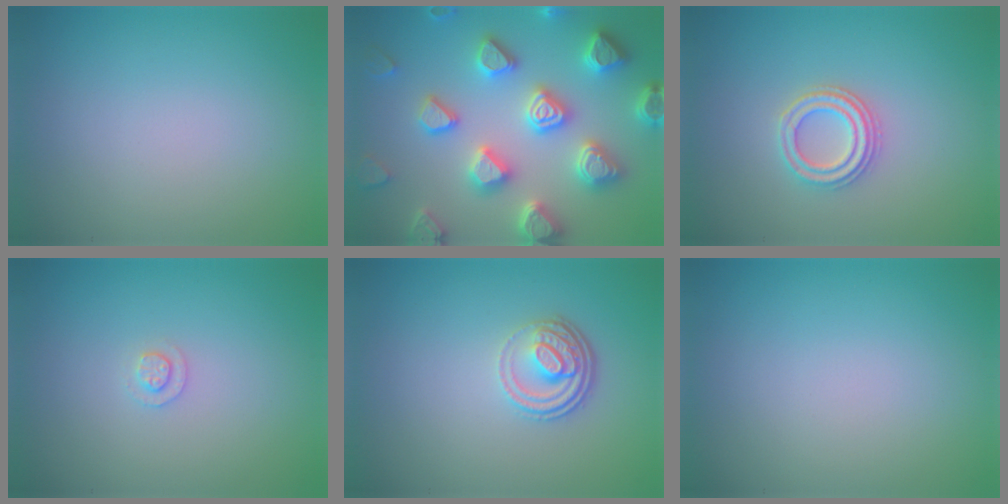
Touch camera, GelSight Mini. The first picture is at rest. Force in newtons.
{"total": 7.3, "press": 7.1, "slide": 1.6}
{"total": 2.7, "press": 2.6, "slide": 1.0}
{"total": 1.0, "press": 1.0, "slide": 0.2}
{"total": 3.7, "press": 2.6, "slide": 2.6}
{"total": 0.0}